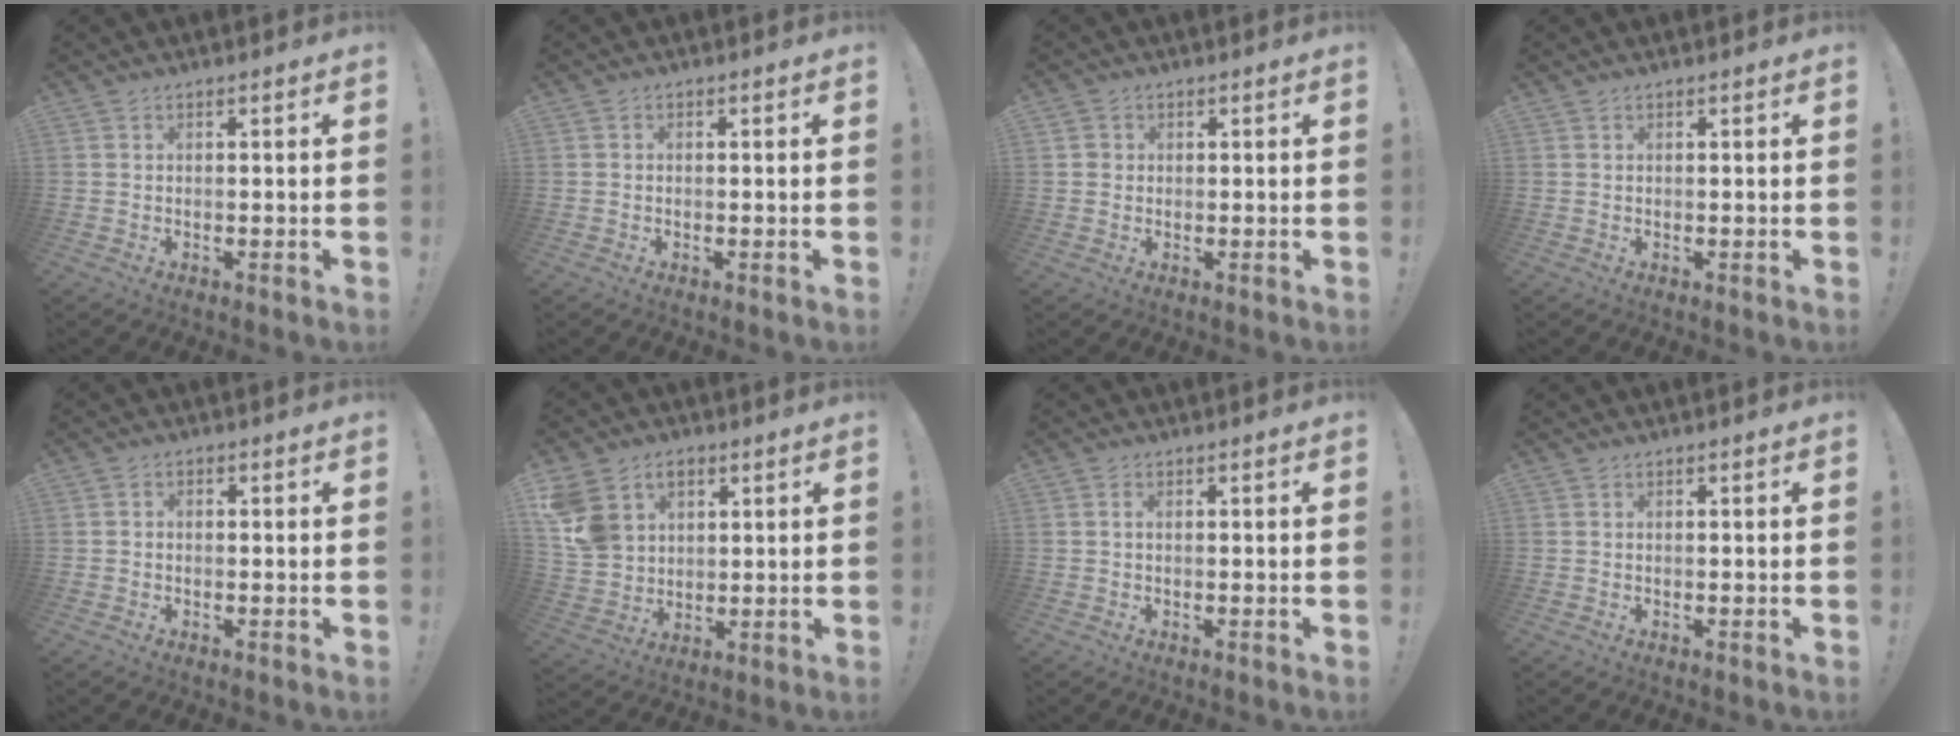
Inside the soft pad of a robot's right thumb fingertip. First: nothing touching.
{"total": 0.6, "force": [-0.4, 0.4, 0.2], "torque": [-0.005, 0.002, -0.006]}
{"total": 1.8, "force": [0.6, 1.7, 0.3], "torque": [-0.005, 0.002, 0.011]}
{"total": 0.0}
{"total": 1.4, "force": [-0.9, 0.9, 0.6], "torque": [-0.011, 0.007, -0.016]}
{"total": 11.4, "force": [4.9, 9.0, 5.1], "torque": [-0.096, -0.022, 0.100]}
{"total": 0.8, "force": [0.0, 0.3, 0.7], "torque": [-0.016, 0.004, 0.000]}
{"total": 0.0}